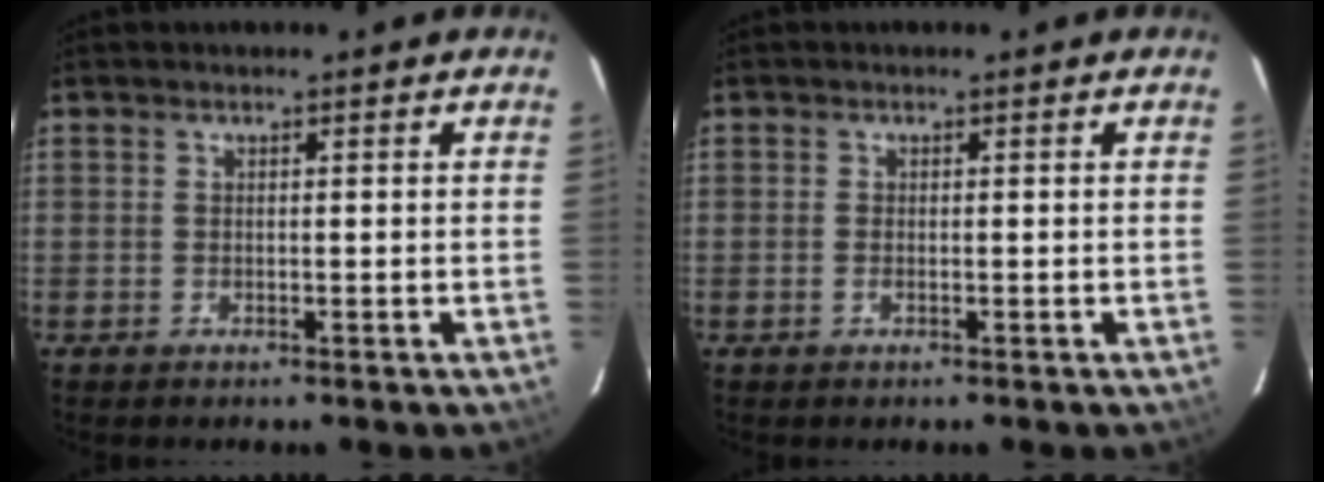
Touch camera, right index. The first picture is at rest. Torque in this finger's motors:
{"motor_torque": [0.07, 0.27, -0.05, 0.00]}